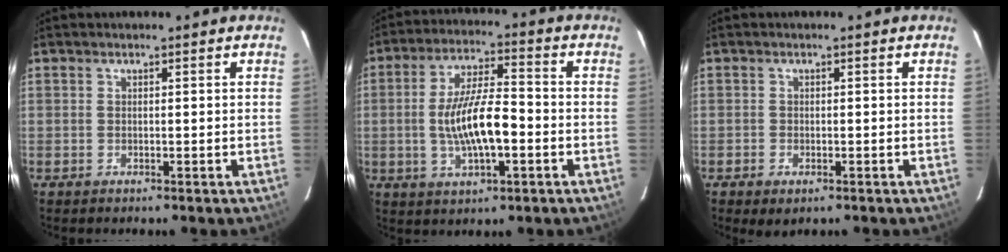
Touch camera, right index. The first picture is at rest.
{"total": 11.7, "force": [-2.3, 3.6, 10.9], "torque": [-0.212, 0.000, -0.036]}
{"total": 2.3, "force": [-1.2, 1.5, 1.3], "torque": [-0.026, -0.009, -0.019]}